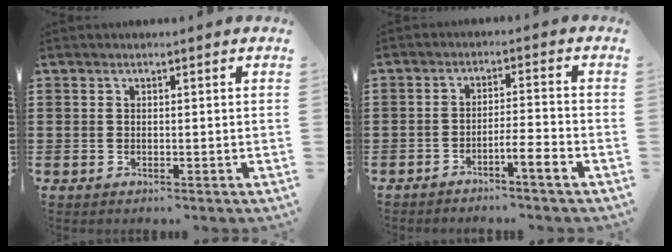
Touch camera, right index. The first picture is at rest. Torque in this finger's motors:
{"motor_torque": [-0.71, 0.71, -0.03, 0.00]}